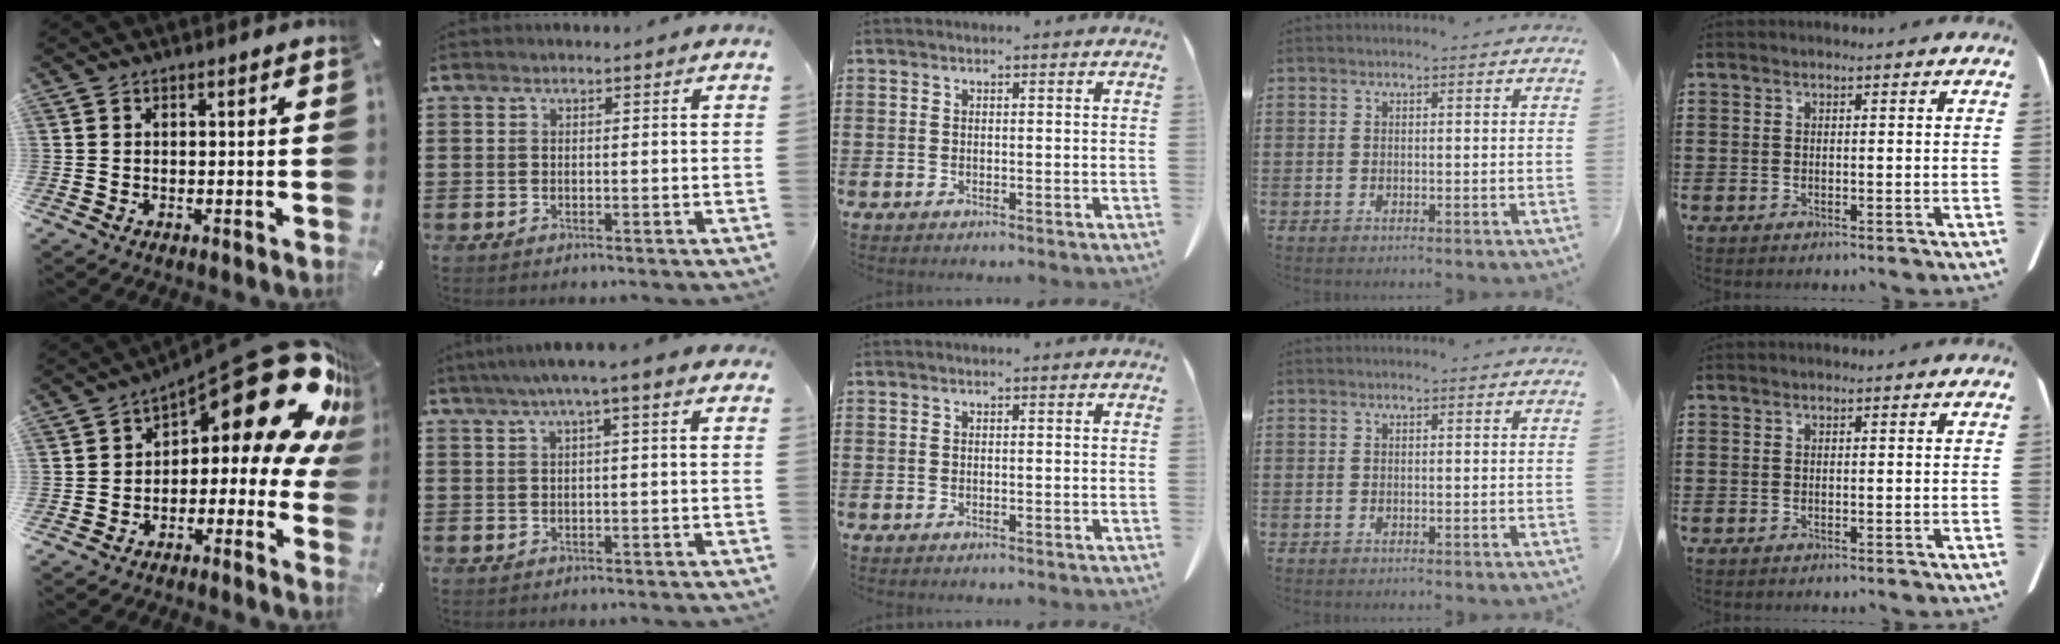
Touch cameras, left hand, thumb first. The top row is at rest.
{"thumb": {"total": 22.2, "force": [10.3, 8.7, 17.6], "torque": [-0.239, -0.074, 0.179]}, "index": {"total": 3.6, "force": [0.8, 0.1, 3.5], "torque": [-0.065, 0.000, 0.012]}}